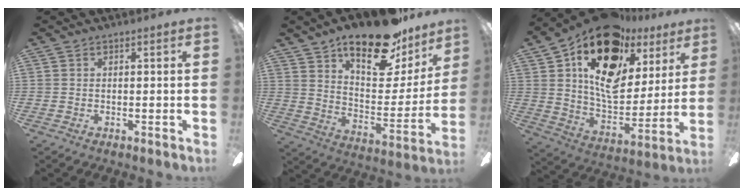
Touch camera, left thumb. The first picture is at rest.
{"total": 23.1, "force": [17.6, 8.6, 12.2], "torque": [-0.177, -0.117, 0.296]}
{"total": 21.4, "force": [11.8, 12.0, 13.2], "torque": [-0.225, -0.068, 0.207]}